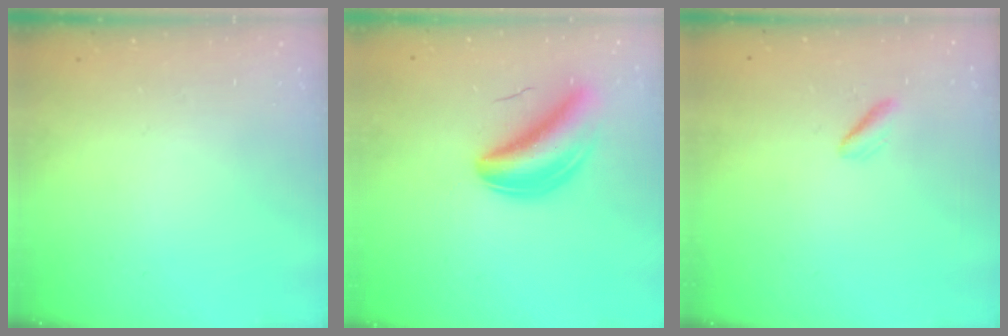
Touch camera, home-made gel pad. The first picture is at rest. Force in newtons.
{"total": 6.2, "press": 5.8, "slide": 2.3}
{"total": 1.9, "press": 1.8, "slide": 0.6}